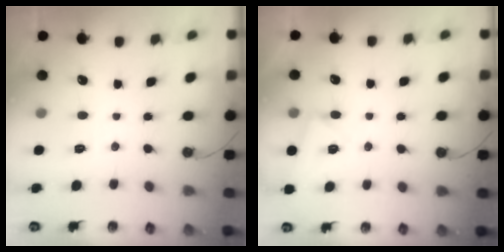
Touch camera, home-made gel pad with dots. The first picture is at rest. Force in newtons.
{"total": 4.3, "press": 3.4, "slide": 2.6}